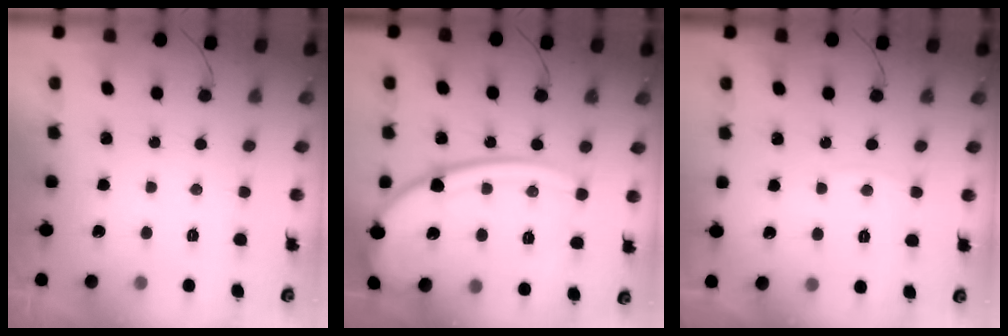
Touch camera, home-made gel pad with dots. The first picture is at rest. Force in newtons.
{"total": 19.4, "press": 19.3, "slide": 1.9}
{"total": 3.2, "press": 3.2, "slide": 0.4}